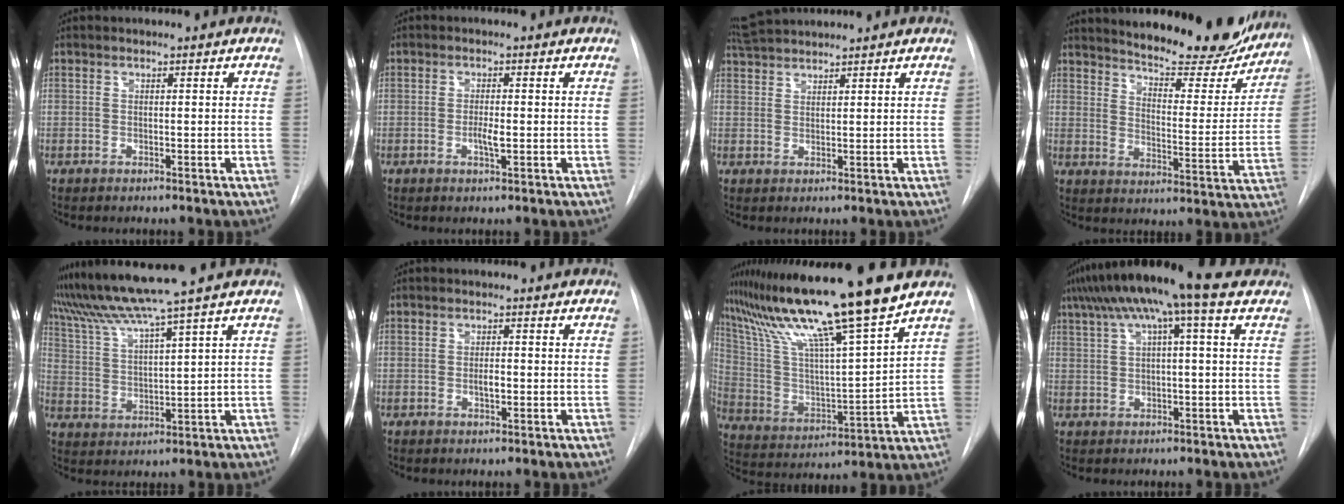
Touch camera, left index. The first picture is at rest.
{"total": 2.1, "force": [-0.4, 0.4, 2.0], "torque": [-0.040, -0.001, -0.008]}
{"total": 5.6, "force": [5.4, -0.1, 1.3], "torque": [-0.030, 0.033, 0.103]}
{"total": 21.4, "force": [19.4, 4.2, 7.9], "torque": [-0.113, -0.047, 0.249]}
{"total": 11.0, "force": [9.1, -2.4, 5.6], "torque": [-0.104, 0.012, 0.168]}
{"total": 1.5, "force": [-0.3, 0.5, 1.4], "torque": [-0.026, 0.000, -0.005]}
{"total": 19.1, "force": [15.2, -1.5, 11.5], "torque": [-0.207, -0.009, 0.271]}
{"total": 13.2, "force": [8.1, 1.4, 10.3], "torque": [-0.184, 0.060, 0.124]}